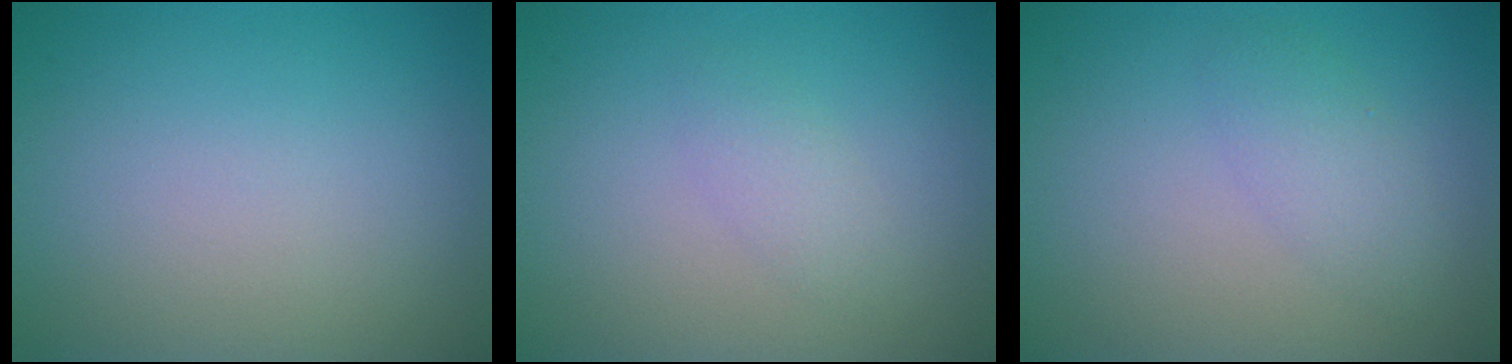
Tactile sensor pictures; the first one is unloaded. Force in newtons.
{"total": 2.5, "press": 2.4, "slide": 0.3}
{"total": 2.1, "press": 2.1, "slide": 0.1}